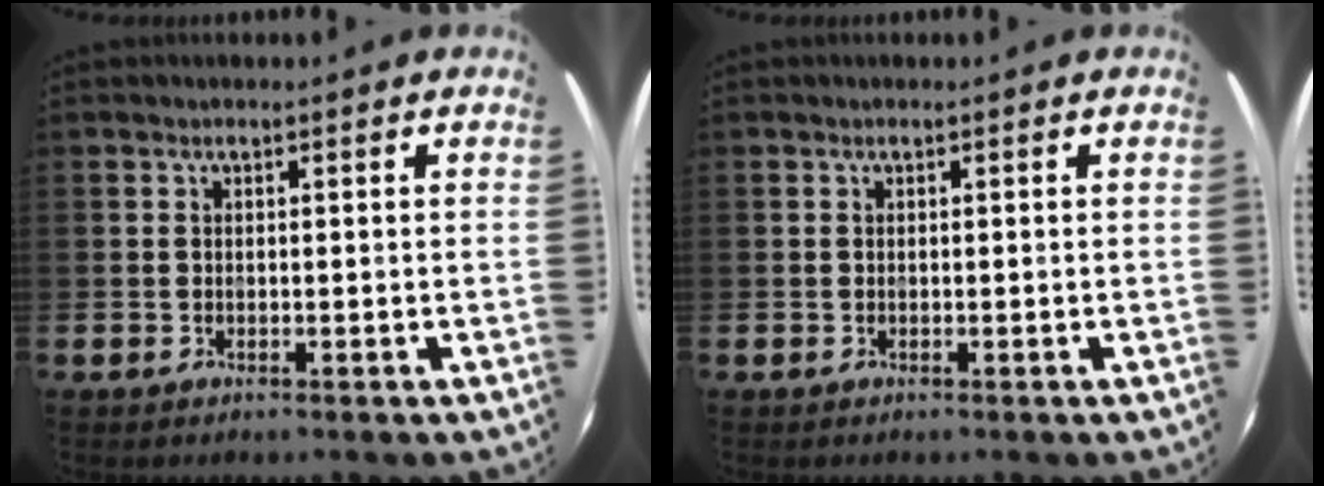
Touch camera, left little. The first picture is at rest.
{"total": 0.0}